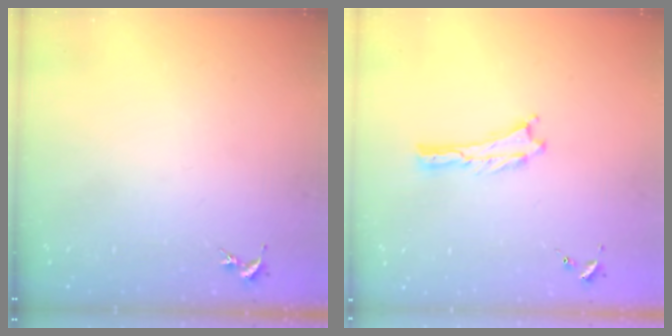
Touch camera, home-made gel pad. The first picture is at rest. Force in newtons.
{"total": 0.0}